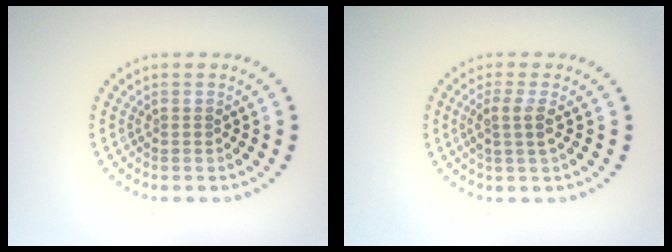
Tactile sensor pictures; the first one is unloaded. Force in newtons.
{"total": 2.0, "press": 1.7, "slide": 1.0}